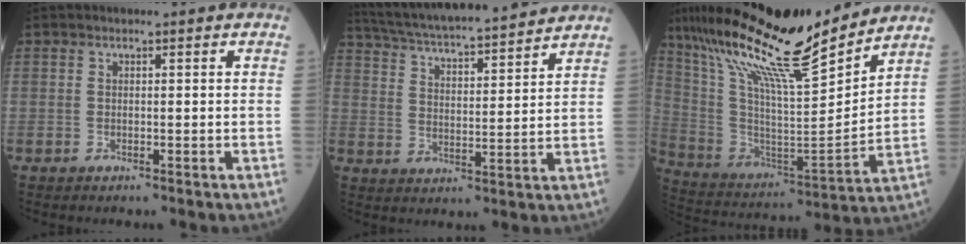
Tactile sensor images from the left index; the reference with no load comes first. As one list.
[{"total": 19.4, "force": [17.7, 1.3, 7.9], "torque": [-0.139, 0.019, 0.271]}, {"total": 24.1, "force": [19.2, 2.1, 14.5], "torque": [-0.267, 0.002, 0.334]}]